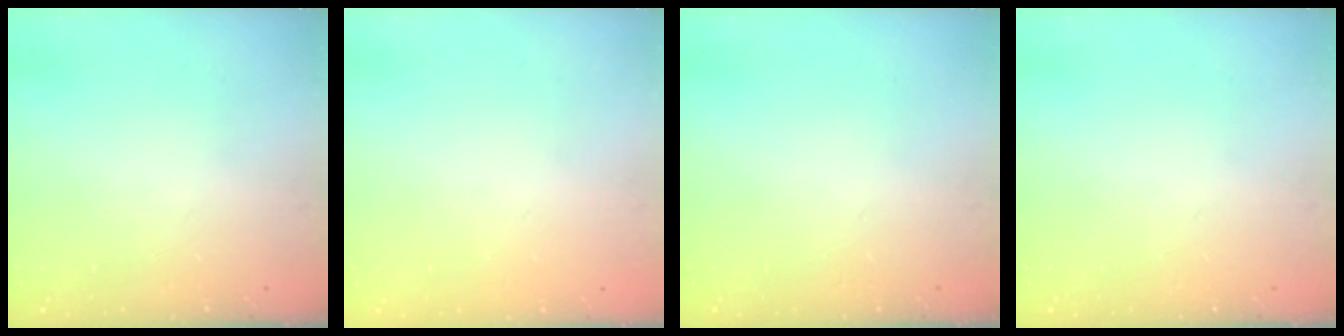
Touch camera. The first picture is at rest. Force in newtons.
{"total": 0.0}
{"total": 0.0}
{"total": 0.0}